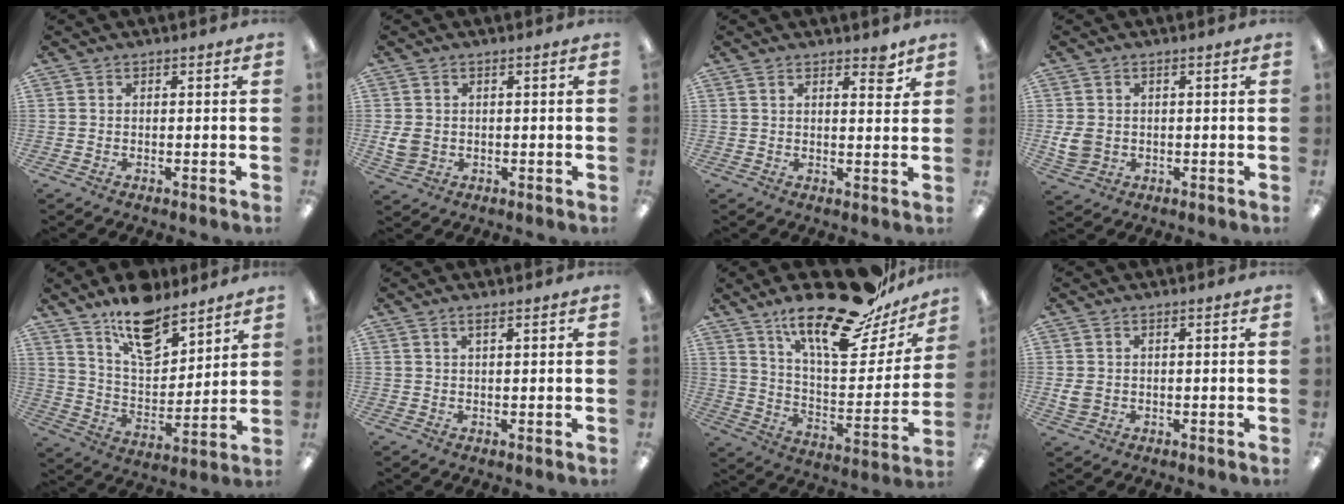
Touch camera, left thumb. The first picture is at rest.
{"total": 3.9, "force": [0.3, 3.2, 2.3], "torque": [-0.049, -0.002, 0.003]}
{"total": 4.3, "force": [3.1, 1.4, 2.7], "torque": [-0.029, -0.017, 0.048]}
{"total": 4.8, "force": [0.2, 3.9, 2.8], "torque": [-0.056, 0.001, 0.004]}
{"total": 14.4, "force": [11.6, 5.8, 6.1], "torque": [-0.103, -0.074, 0.208]}
{"total": 1.3, "force": [0.9, 0.2, 1.0], "torque": [-0.021, 0.002, 0.015]}
{"total": 24.2, "force": [18.6, 7.0, 13.8], "torque": [-0.215, -0.124, 0.308]}
{"total": 3.0, "force": [0.4, 2.3, 1.9], "torque": [-0.043, 0.003, 0.007]}